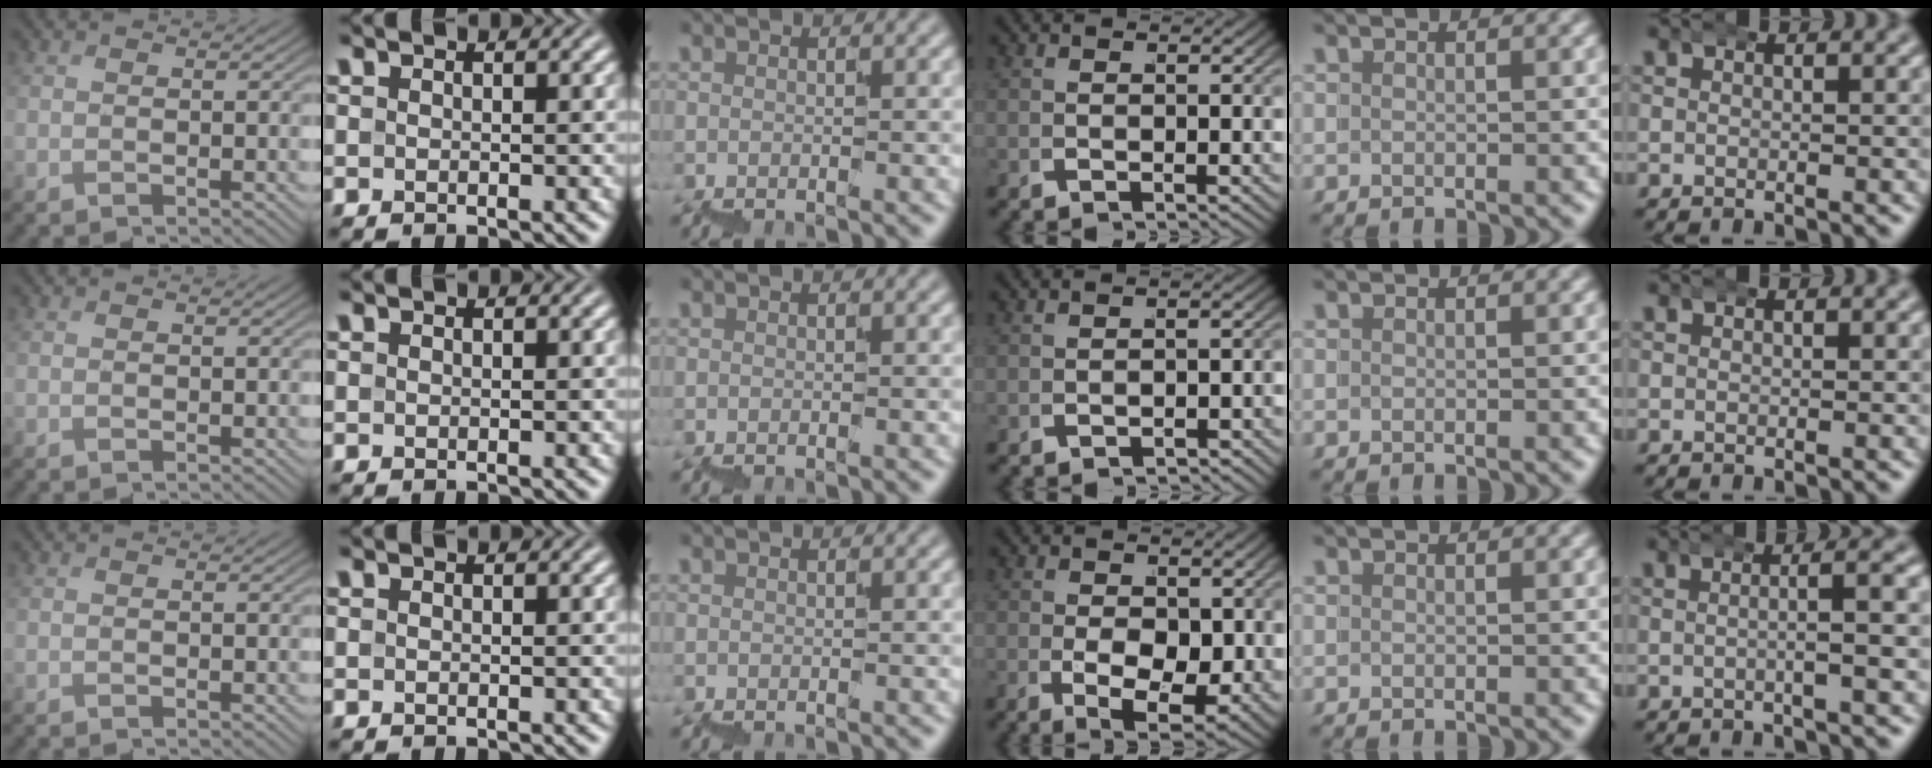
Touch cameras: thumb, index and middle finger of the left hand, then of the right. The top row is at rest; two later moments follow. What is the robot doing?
{"motion": "wrap", "object": "bubble wrap"}